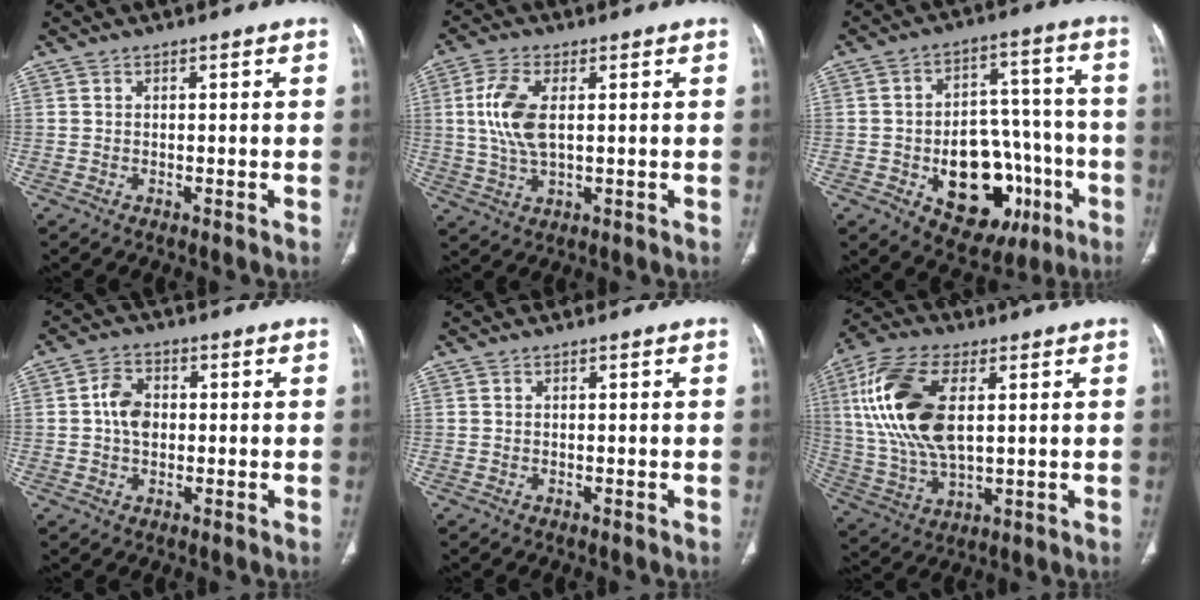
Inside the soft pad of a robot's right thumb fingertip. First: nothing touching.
{"total": 8.9, "force": [1.4, 4.3, 7.7], "torque": [-0.178, -0.002, 0.031]}
{"total": 20.3, "force": [-6.7, 13.0, 14.0], "torque": [-0.152, 0.048, -0.077]}
{"total": 5.5, "force": [0.2, 4.0, 3.8], "torque": [-0.060, 0.009, -0.001]}
{"total": 0.0}
{"total": 18.3, "force": [4.0, 9.1, 15.4], "torque": [-0.326, -0.001, 0.079]}